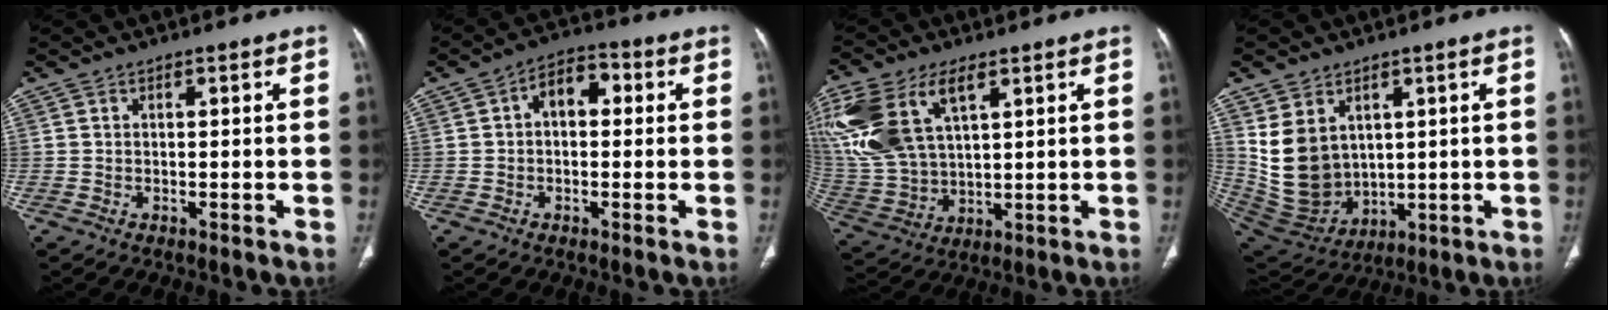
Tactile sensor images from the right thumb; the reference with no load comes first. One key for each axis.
{"total": 6.2, "fx": 0.8, "fy": 4.0, "fz": 4.8, "tx": -0.055, "ty": 0.021, "tz": 0.002}
{"total": 21.0, "fx": 8.9, "fy": 11.6, "fz": 15.1, "tx": -0.356, "ty": -0.007, "tz": 0.178}
{"total": 12.8, "fx": 3.7, "fy": 9.7, "fz": 7.5, "tx": -0.129, "ty": -0.018, "tz": 0.109}